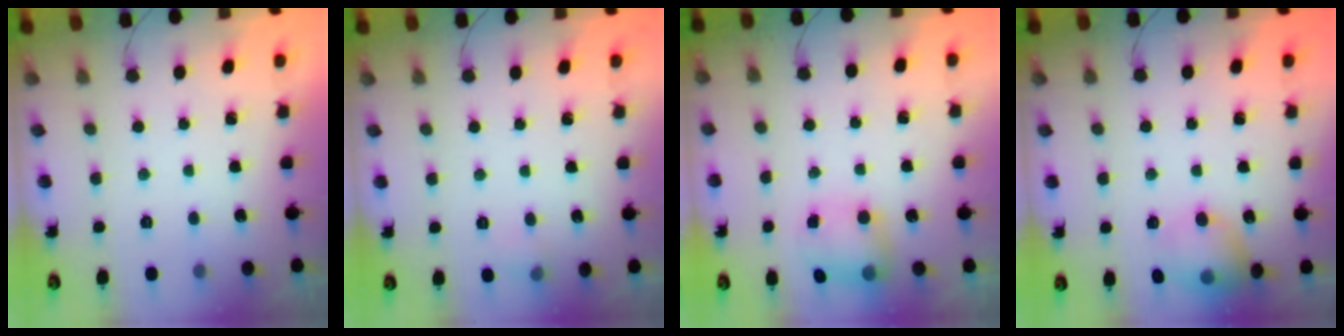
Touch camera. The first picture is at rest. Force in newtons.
{"total": 4.6, "press": 4.4, "slide": 1.4}
{"total": 8.4, "press": 8.4, "slide": 1.1}
{"total": 11.9, "press": 11.7, "slide": 1.9}